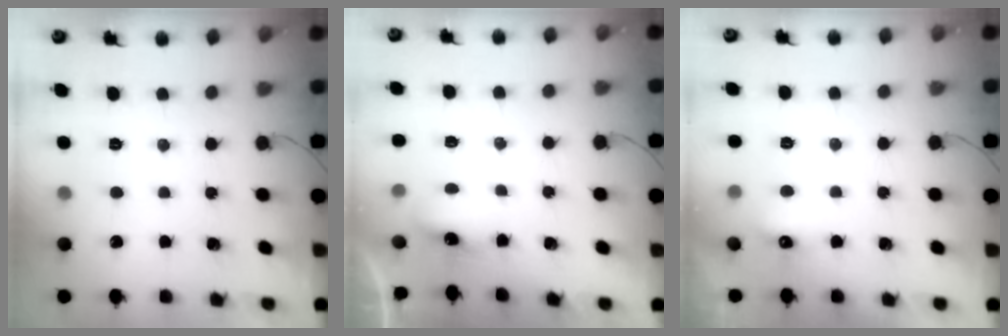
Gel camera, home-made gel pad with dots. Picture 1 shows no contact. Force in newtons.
{"total": 4.7, "press": 4.5, "slide": 1.3}
{"total": 3.9, "press": 3.8, "slide": 1.0}